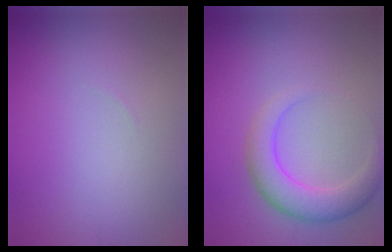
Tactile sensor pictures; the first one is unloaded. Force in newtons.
{"total": 4.1, "press": 4.1, "slide": 0.1}